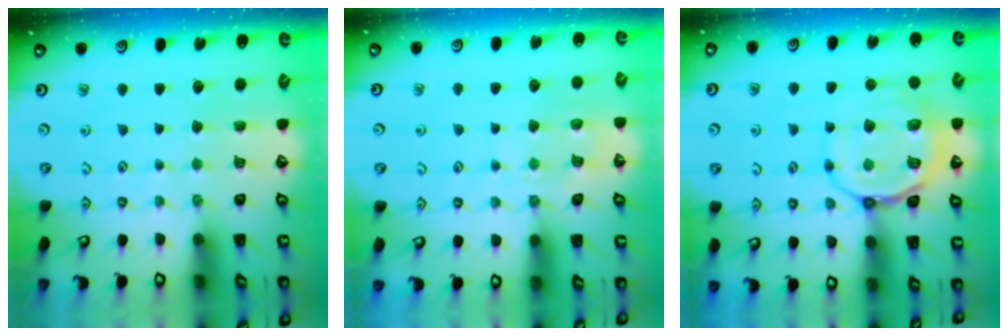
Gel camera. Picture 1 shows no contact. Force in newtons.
{"total": 7.1, "press": 7.1, "slide": 0.8}
{"total": 13.4, "press": 13.3, "slide": 1.7}